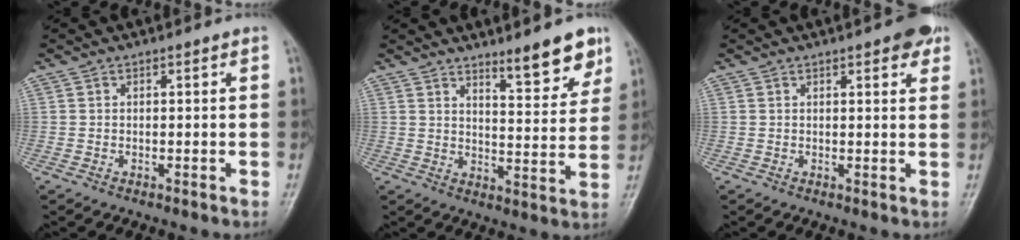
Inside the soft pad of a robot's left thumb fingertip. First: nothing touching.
{"total": 9.2, "force": [6.8, 2.1, 5.8], "torque": [-0.062, -0.053, 0.103]}
{"total": 4.9, "force": [2.8, 1.6, 3.7], "torque": [-0.033, -0.007, 0.030]}